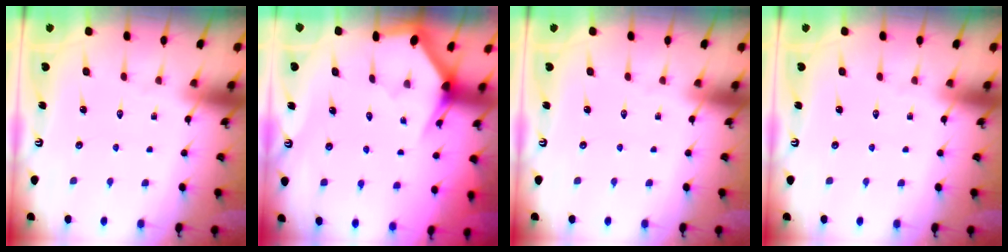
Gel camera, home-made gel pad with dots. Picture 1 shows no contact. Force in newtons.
{"total": 3.2, "press": 3.2, "slide": 0.2}
{"total": 0.0}
{"total": 0.0}